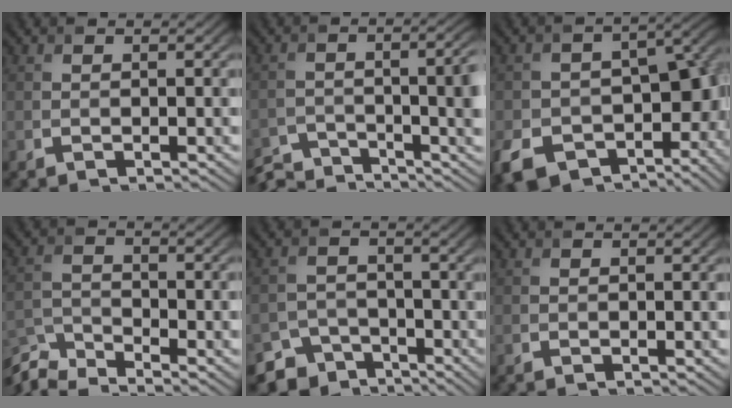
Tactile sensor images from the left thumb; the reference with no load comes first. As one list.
[{"total": 7.4, "force": [-5.2, 2.4, 4.8], "torque": [-0.079, -0.014, -0.094]}, {"total": 14.4, "force": [-5.4, 10.0, 8.9], "torque": [-0.145, -0.049, -0.077]}, {"total": 6.9, "force": [-6.1, 1.4, 2.7], "torque": [-0.063, -0.009, -0.130]}, {"total": 5.8, "force": [-4.4, 3.8, 0.8], "torque": [-0.013, -0.012, -0.073]}, {"total": 0.0}]